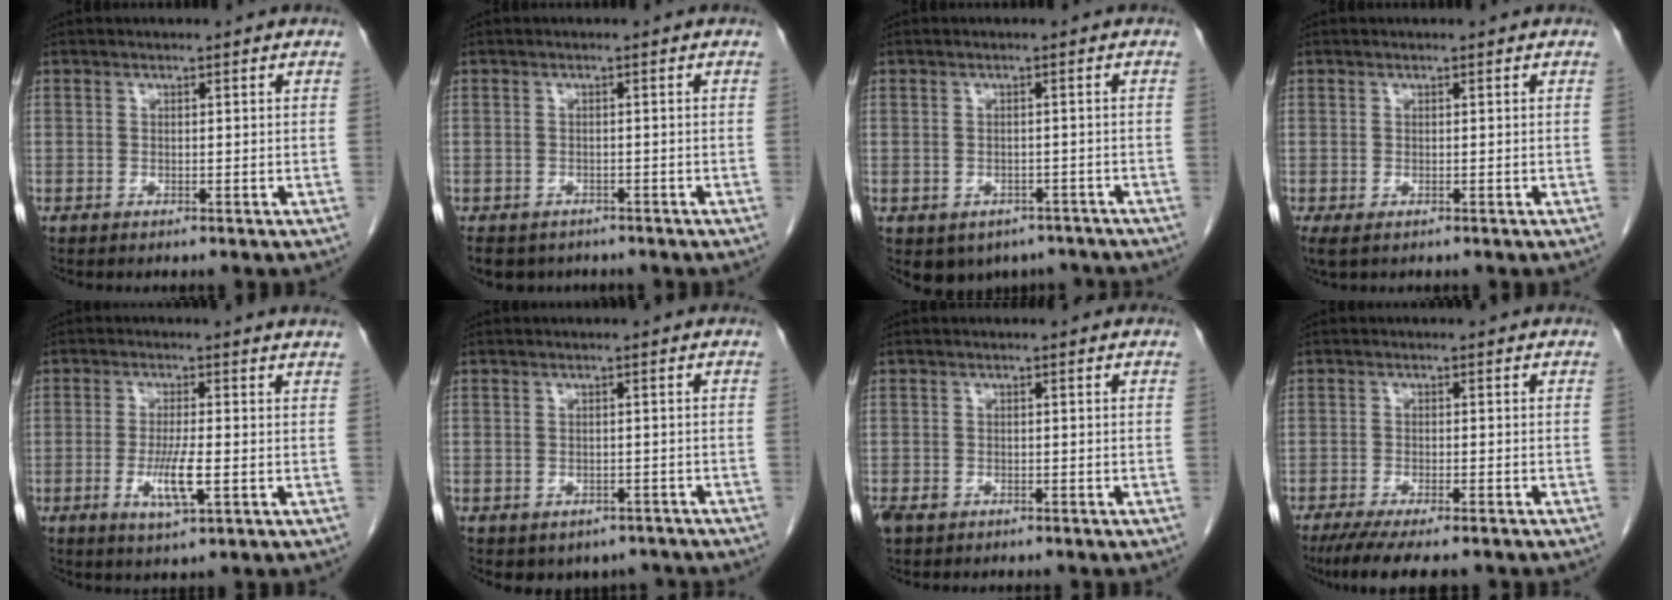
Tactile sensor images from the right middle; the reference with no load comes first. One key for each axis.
{"total": 7.2, "fx": -5.3, "fy": 4.5, "fz": 1.8, "tx": -0.040, "ty": -0.009, "tz": -0.069}
{"total": 5.8, "fx": -4.1, "fy": 4.0, "fz": 1.1, "tx": -0.003, "ty": 0.012, "tz": -0.049}
{"total": 1.8, "fx": -1.0, "fy": 1.0, "fz": 1.2, "tx": -0.023, "ty": -0.007, "tz": -0.011}
{"total": 5.3, "fx": -0.6, "fy": -0.1, "fz": 5.3, "tx": -0.102, "ty": -0.012, "tz": -0.010}
{"total": 4.6, "fx": -3.4, "fy": 3.0, "fz": 0.7, "tx": 0.003, "ty": 0.012, "tz": -0.039}
{"total": 2.0, "fx": -1.0, "fy": 1.4, "fz": 0.9, "tx": -0.023, "ty": 0.000, "tz": -0.012}
{"total": 8.9, "fx": -7.1, "fy": 1.7, "fz": 5.1, "tx": -0.075, "ty": -0.016, "tz": -0.109}